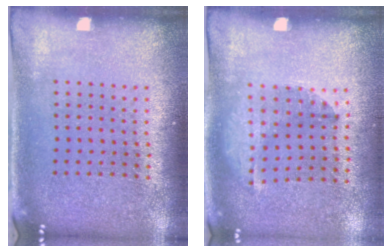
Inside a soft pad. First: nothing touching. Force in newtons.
{"total": 1.3, "press": 1.0, "slide": 0.8}